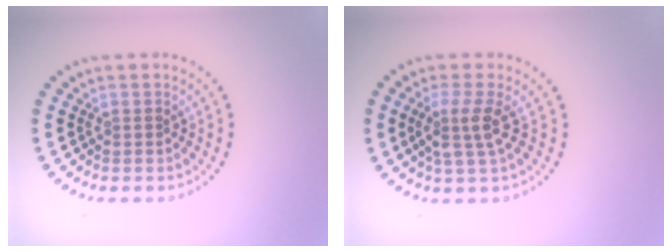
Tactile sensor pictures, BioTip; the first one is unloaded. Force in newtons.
{"total": 2.8, "press": 2.3, "slide": 1.7}